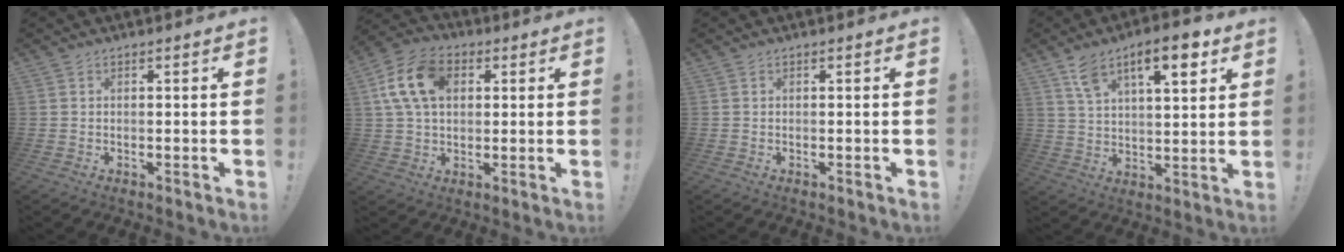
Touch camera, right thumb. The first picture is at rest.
{"total": 14.8, "force": [4.0, 10.1, 10.1], "torque": [-0.179, 0.007, 0.079]}
{"total": 0.0}
{"total": 12.8, "force": [7.3, 5.3, 9.1], "torque": [-0.131, -0.025, 0.121]}